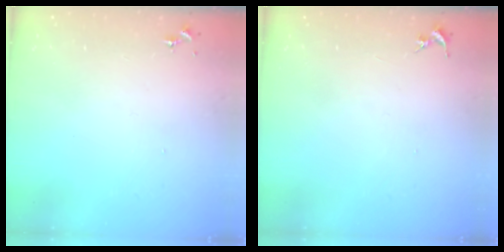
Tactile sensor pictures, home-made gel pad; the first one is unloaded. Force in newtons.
{"total": 0.0}